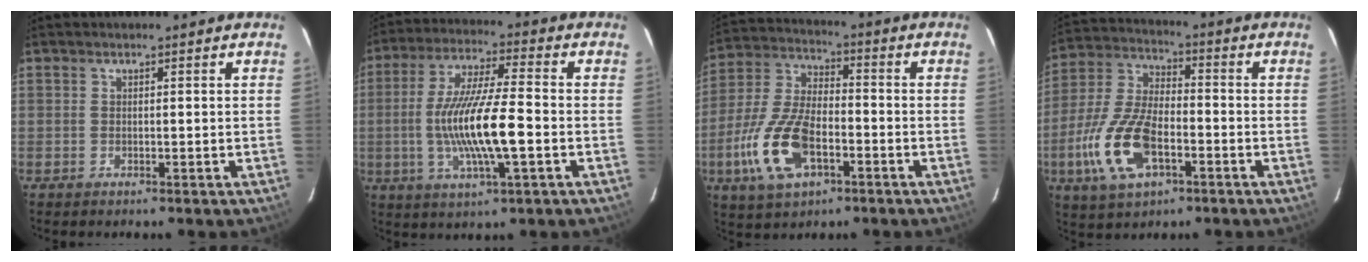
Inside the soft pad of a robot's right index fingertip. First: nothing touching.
{"total": 14.7, "force": [-2.8, 2.1, 14.2], "torque": [-0.275, -0.006, -0.049]}
{"total": 15.2, "force": [-5.8, 7.4, 11.9], "torque": [-0.271, -0.004, -0.107]}
{"total": 15.4, "force": [-5.7, 7.4, 12.3], "torque": [-0.279, -0.004, -0.105]}